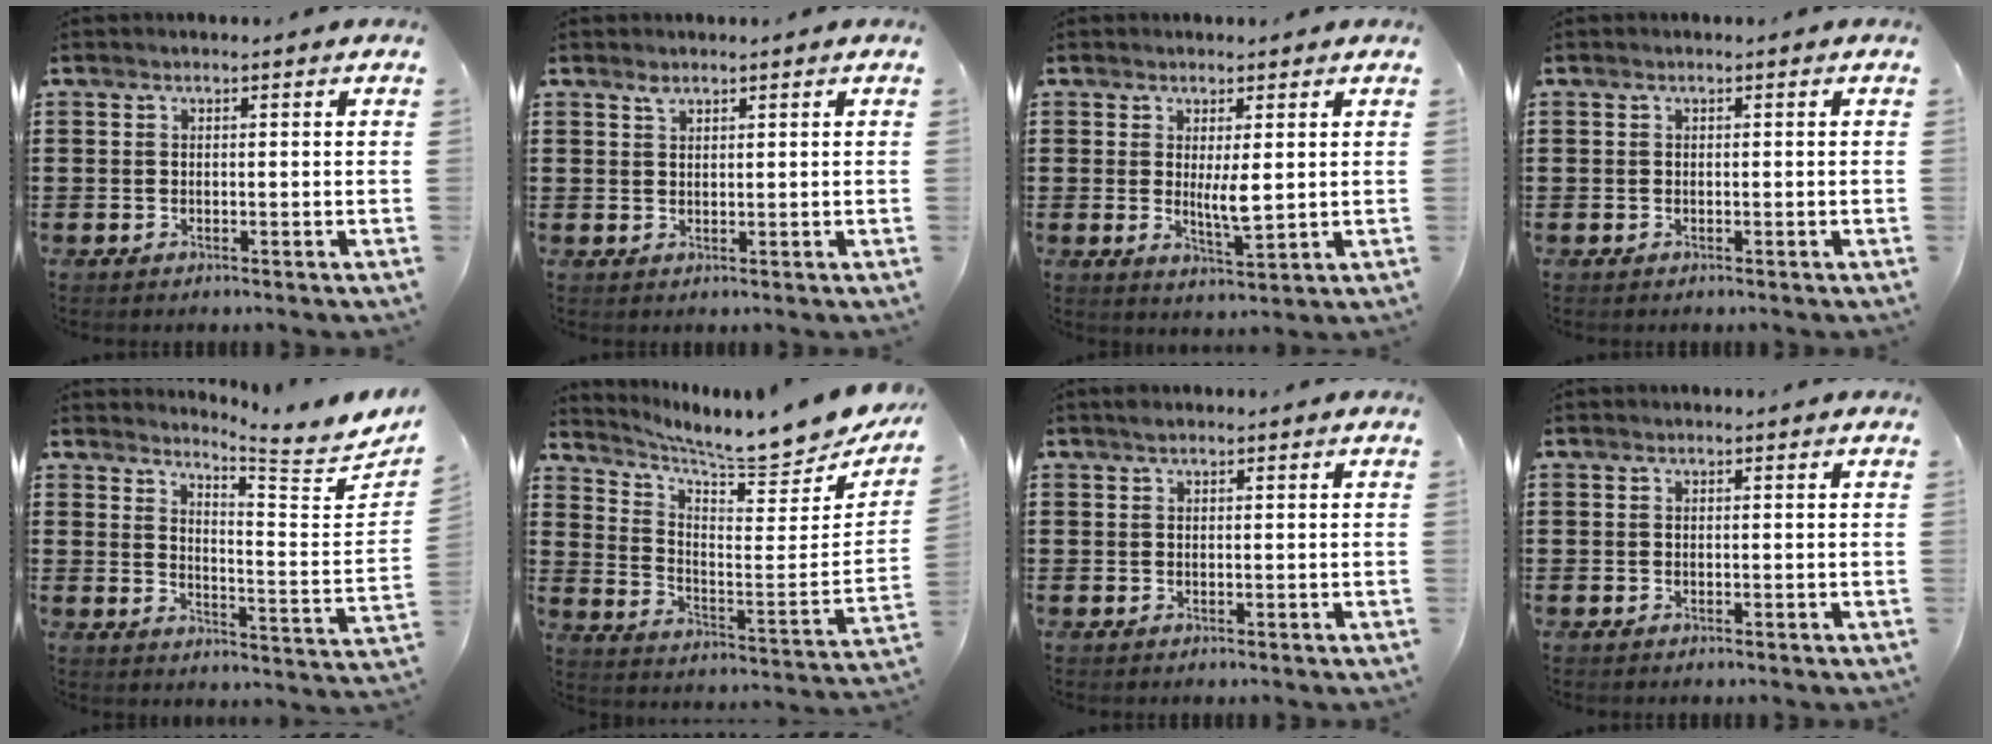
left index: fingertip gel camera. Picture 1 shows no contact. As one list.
[{"total": 1.4, "force": [1.2, 0.7, 0.3], "torque": [-0.009, 0.003, 0.023]}, {"total": 4.6, "force": [1.0, 1.1, 4.3], "torque": [-0.066, -0.010, 0.015]}, {"total": 0.0}, {"total": 4.9, "force": [4.5, -0.7, 1.9], "torque": [-0.044, -0.053, 0.068]}, {"total": 6.7, "force": [6.3, -0.2, 2.2], "torque": [-0.060, -0.068, 0.097]}, {"total": 0.7, "force": [0.5, 0.2, 0.5], "torque": [-0.010, 0.001, 0.010]}, {"total": 0.0}]